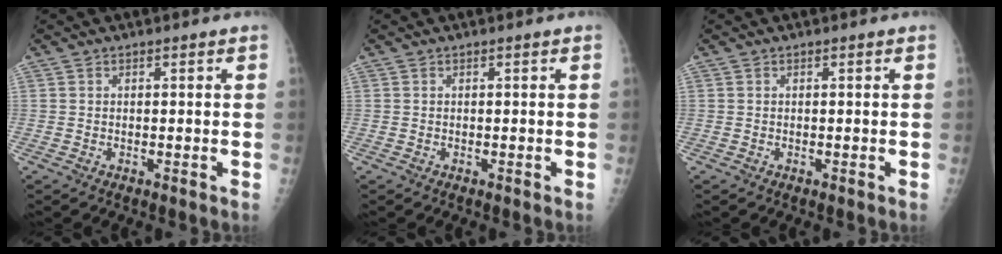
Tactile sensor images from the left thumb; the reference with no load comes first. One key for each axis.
{"total": 0.0}
{"total": 0.0}